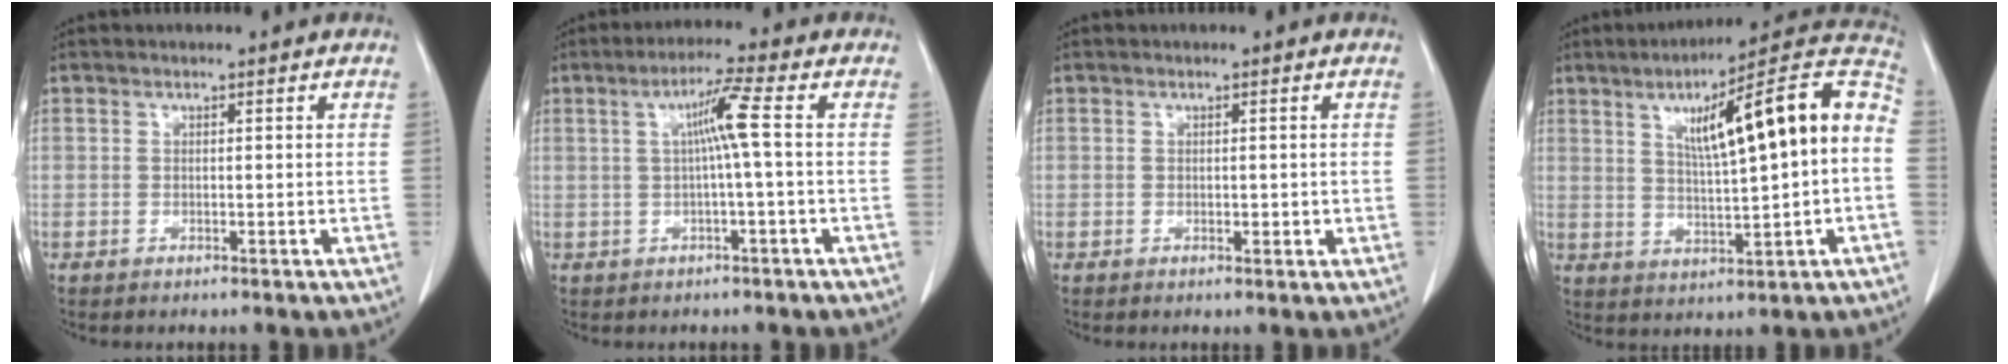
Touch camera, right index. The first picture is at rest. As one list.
[{"total": 5.2, "force": [0.5, -1.0, 5.0], "torque": [-0.091, 0.009, 0.011]}, {"total": 1.2, "force": [0.1, 0.7, 0.9], "torque": [-0.006, 0.000, 0.007]}, {"total": 17.9, "force": [2.7, 1.9, 17.5], "torque": [-0.252, 0.036, 0.036]}]